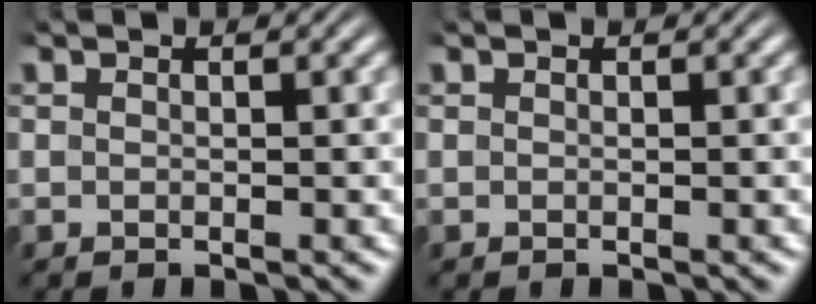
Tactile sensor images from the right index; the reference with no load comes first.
{"total": 0.0}